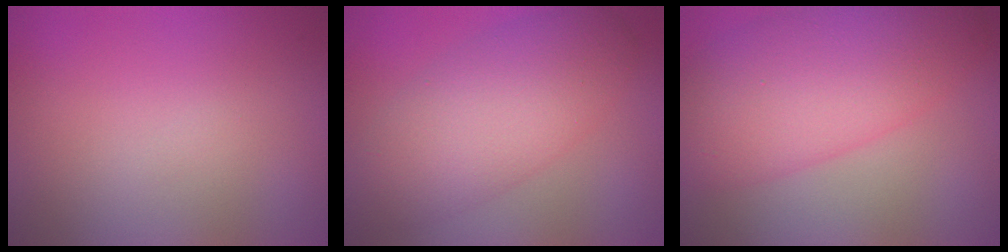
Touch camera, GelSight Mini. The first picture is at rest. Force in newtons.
{"total": 7.0, "press": 7.0, "slide": 0.3}
{"total": 9.0, "press": 9.0, "slide": 0.0}